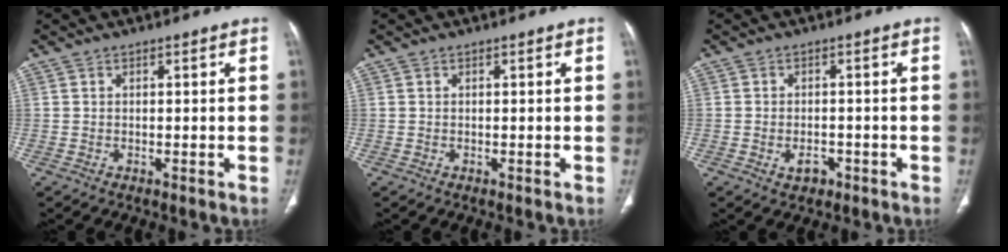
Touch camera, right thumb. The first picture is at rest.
{"total": 0.0}
{"total": 2.9, "force": [-1.3, 2.0, 1.7], "torque": [-0.021, 0.008, -0.013]}